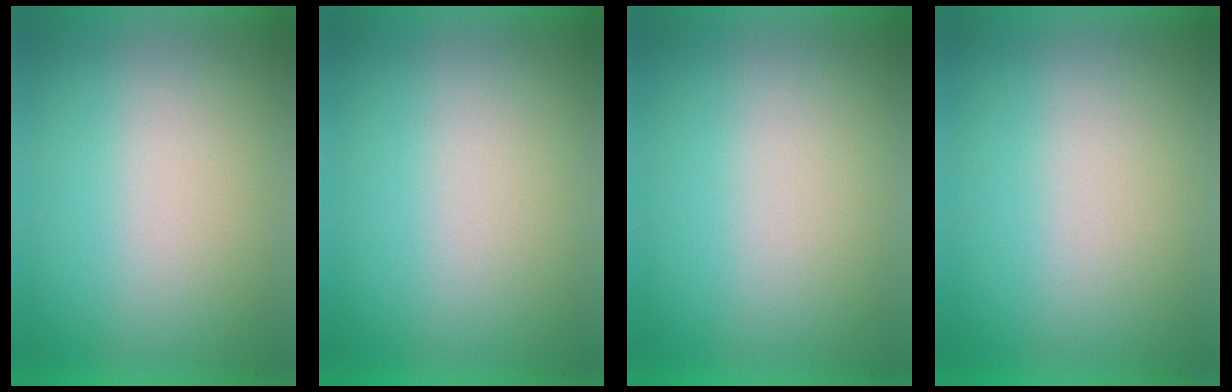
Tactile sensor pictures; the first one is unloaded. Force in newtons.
{"total": 0.0}
{"total": 0.0}
{"total": 0.0}